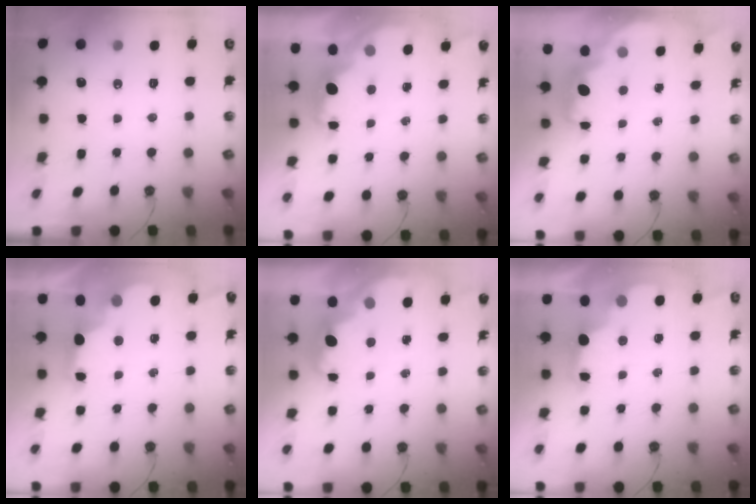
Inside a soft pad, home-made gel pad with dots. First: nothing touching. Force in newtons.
{"total": 2.1, "press": 1.9, "slide": 0.8}
{"total": 2.2, "press": 2.1, "slide": 0.6}
{"total": 2.8, "press": 2.7, "slide": 0.9}
{"total": 2.0, "press": 1.8, "slide": 0.8}
{"total": 2.3, "press": 2.2, "slide": 0.7}